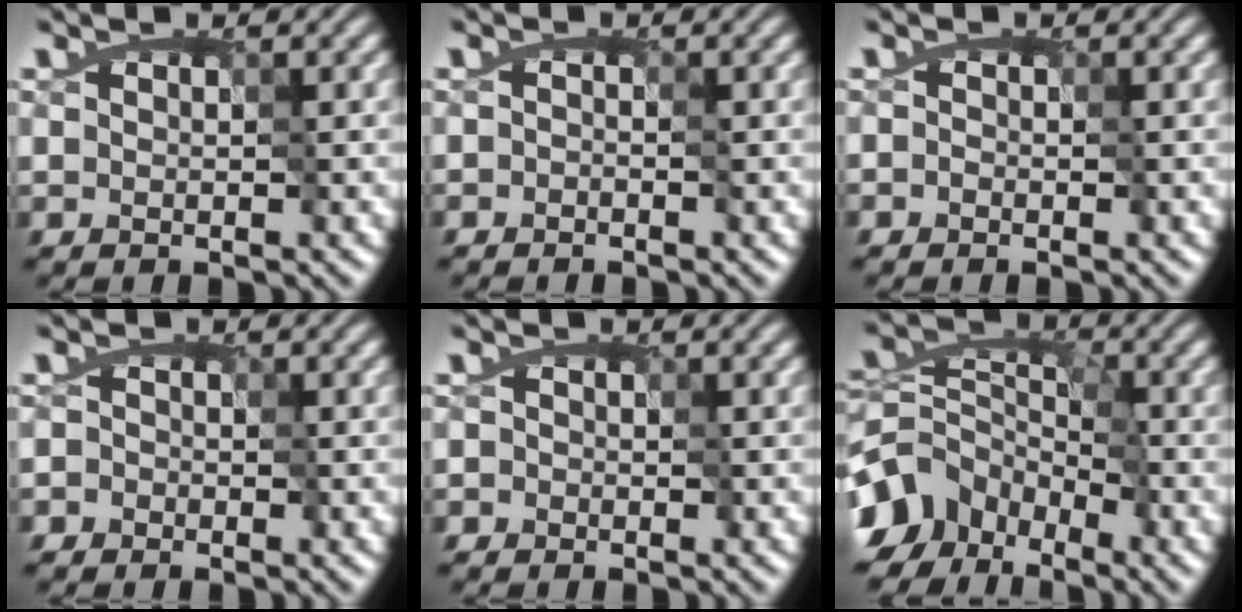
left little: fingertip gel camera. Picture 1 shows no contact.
{"total": 1.1, "force": [-0.6, 0.7, 0.7], "torque": [-0.004, 0.003, -0.011]}
{"total": 0.7, "force": [-0.4, 0.6, 0.2], "torque": [-0.001, -0.004, -0.010]}
{"total": 2.3, "force": [-0.6, 2.1, 0.7], "torque": [0.004, 0.012, -0.024]}
{"total": 1.5, "force": [-0.4, 1.4, 0.4], "torque": [-0.006, 0.004, -0.008]}
{"total": 8.2, "force": [-6.1, 4.8, 2.4], "torque": [-0.048, 0.000, -0.129]}